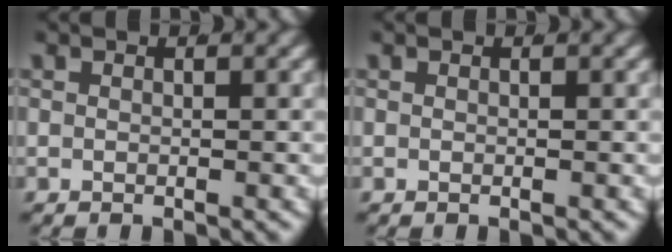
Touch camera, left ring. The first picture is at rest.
{"total": 0.0}